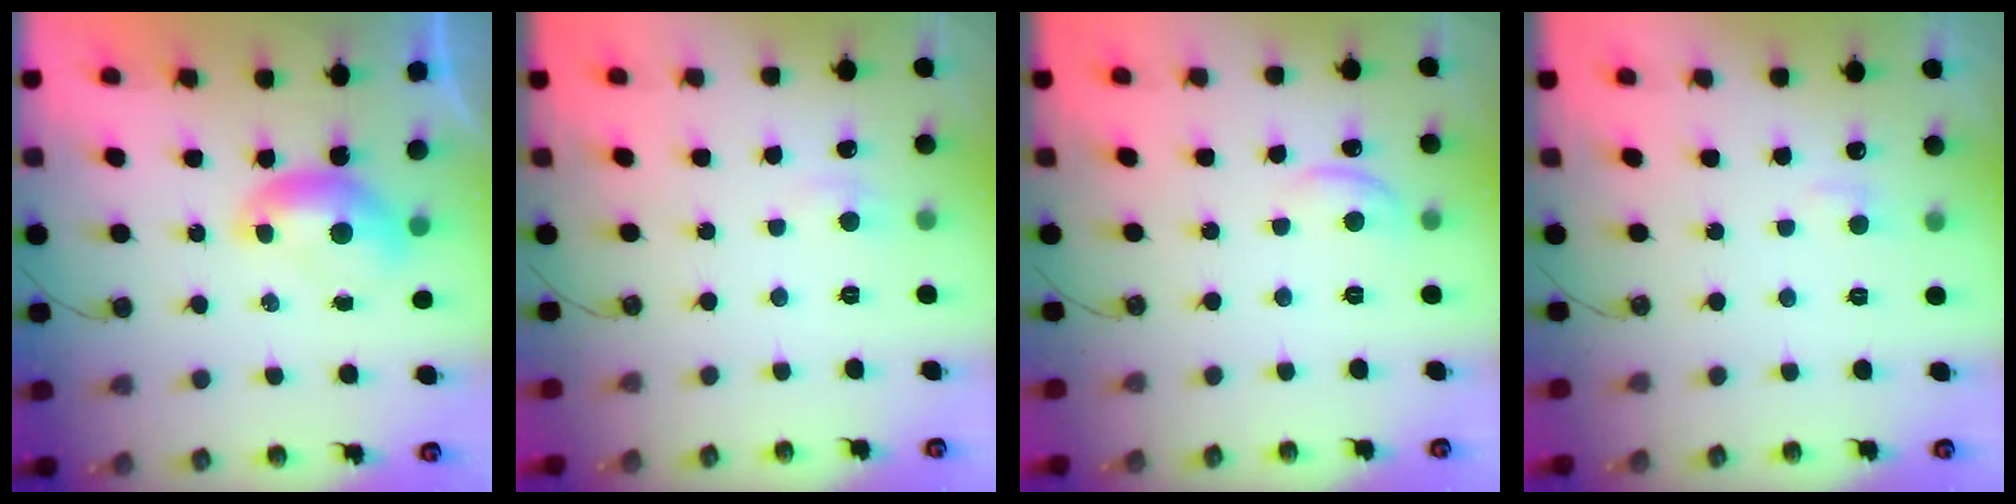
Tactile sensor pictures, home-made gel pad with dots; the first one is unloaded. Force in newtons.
{"total": 1.3, "press": 1.1, "slide": 0.5}
{"total": 3.1, "press": 3.0, "slide": 0.8}
{"total": 1.6, "press": 1.4, "slide": 0.6}